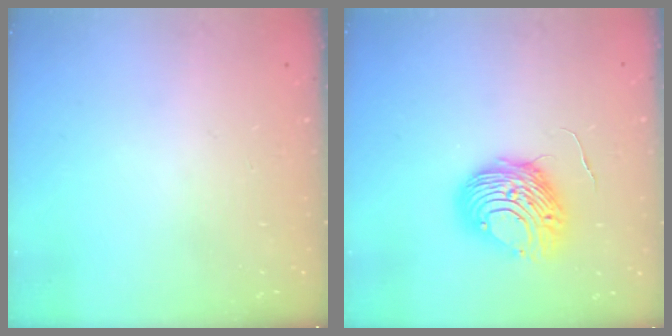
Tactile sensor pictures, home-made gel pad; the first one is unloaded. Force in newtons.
{"total": 9.7, "press": 9.6, "slide": 1.1}